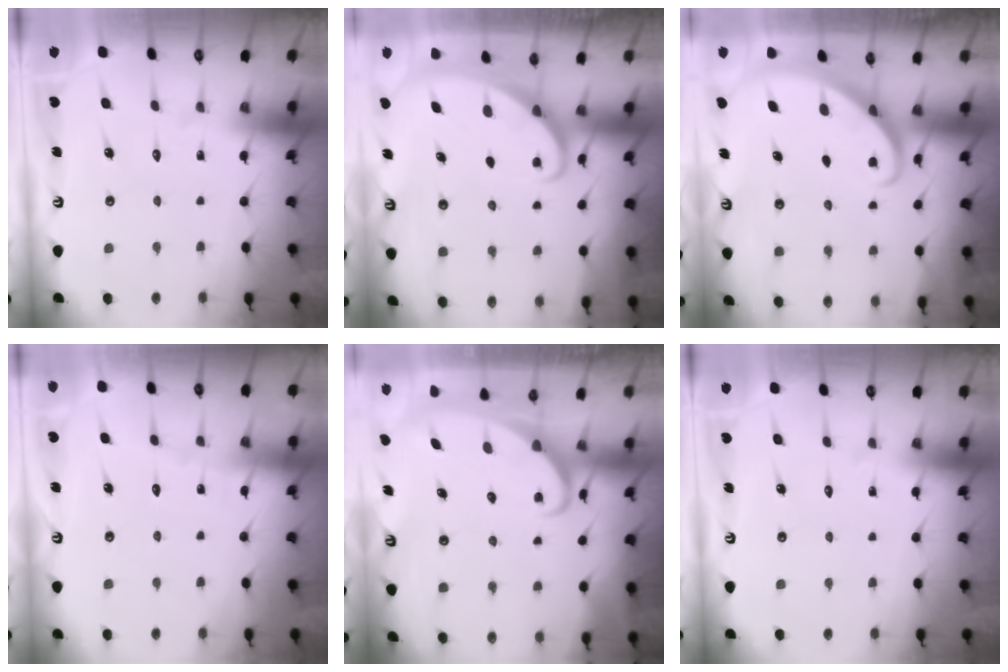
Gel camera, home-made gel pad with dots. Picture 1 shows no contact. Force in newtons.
{"total": 1.8, "press": 1.8, "slide": 0.1}
{"total": 2.7, "press": 2.7, "slide": 0.2}
{"total": 2.5, "press": 2.5, "slide": 0.3}
{"total": 2.8, "press": 2.8, "slide": 0.2}
{"total": 0.0}